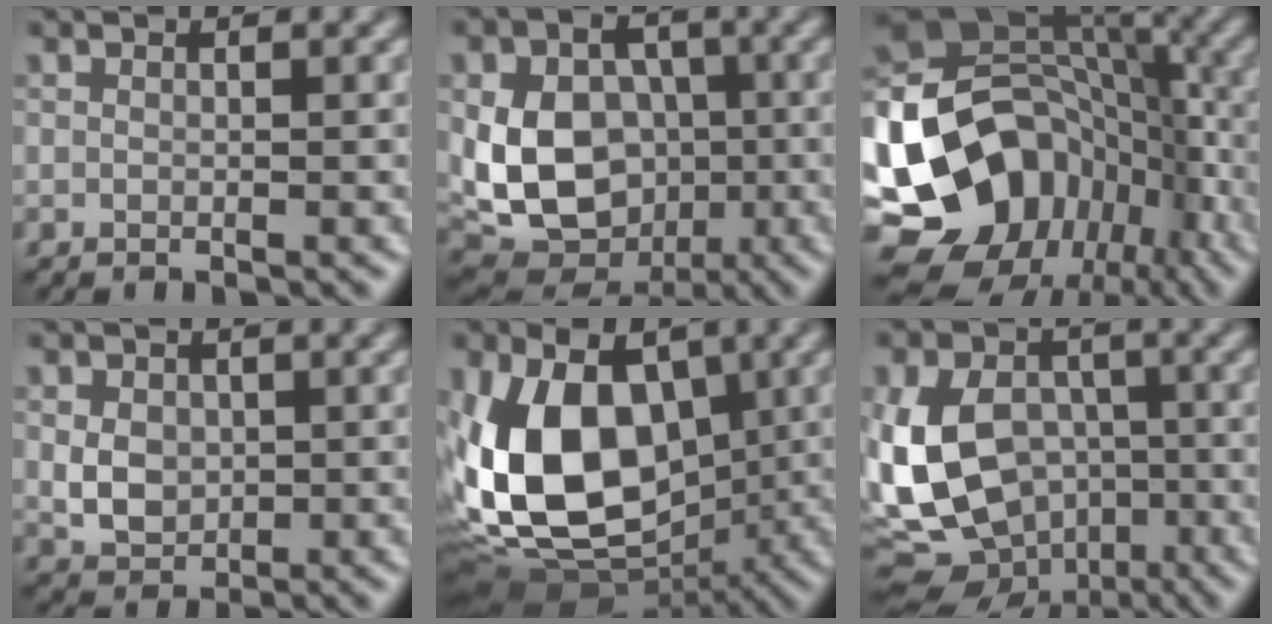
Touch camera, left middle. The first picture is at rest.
{"total": 11.0, "force": [-1.1, 8.7, 6.8], "torque": [-0.114, -0.008, -0.024]}
{"total": 18.1, "force": [-7.2, 14.2, 8.6], "torque": [-0.178, 0.000, -0.114]}
{"total": 3.0, "force": [0.1, 2.4, 1.8], "torque": [-0.036, -0.002, -0.001]}
{"total": 16.4, "force": [-0.6, 10.9, 12.2], "torque": [-0.236, -0.011, -0.018]}
{"total": 14.0, "force": [-3.0, 10.9, 8.2], "torque": [-0.168, -0.008, -0.055]}